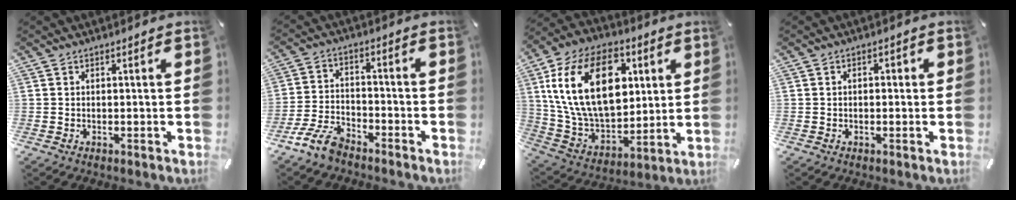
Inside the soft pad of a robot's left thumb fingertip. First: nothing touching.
{"total": 8.5, "force": [-6.9, 3.2, 3.7], "torque": [-0.087, 0.027, -0.135]}
{"total": 24.5, "force": [6.2, 16.2, 17.3], "torque": [-0.346, -0.007, 0.103]}
{"total": 1.6, "force": [-0.3, 1.0, 1.2], "torque": [-0.022, 0.007, -0.008]}